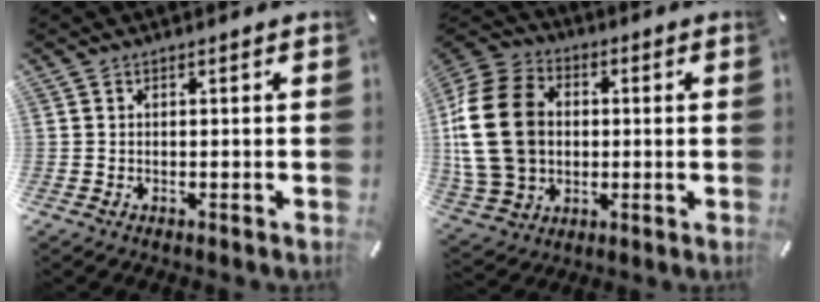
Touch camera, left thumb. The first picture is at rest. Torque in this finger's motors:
{"motor_torque": [1.08, 3.93, 1.79, -0.98, 0.66]}